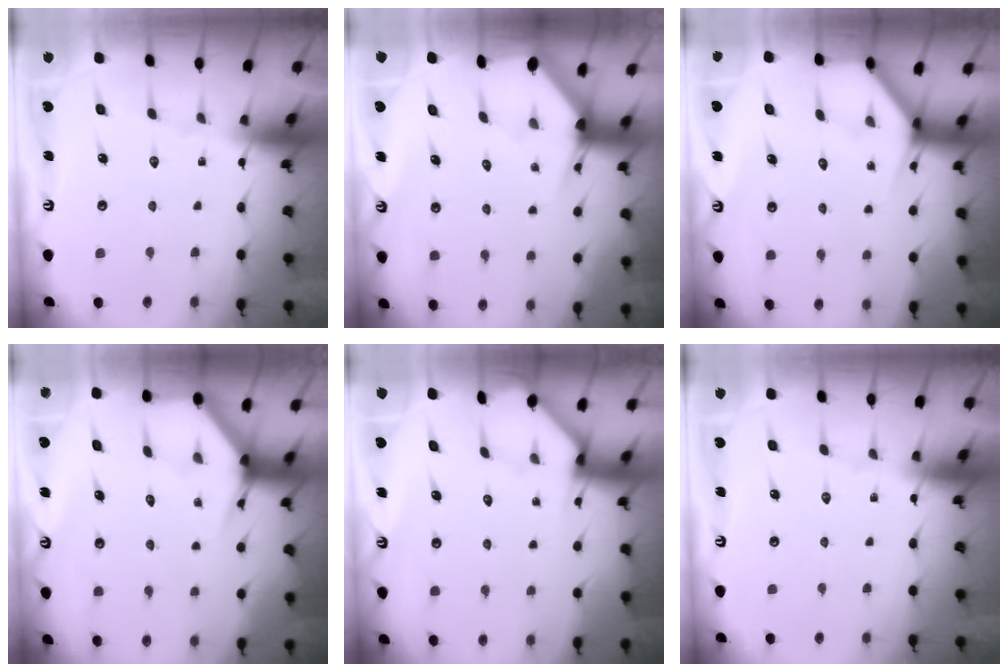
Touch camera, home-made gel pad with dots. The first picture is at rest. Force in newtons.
{"total": 2.8, "press": 2.8, "slide": 0.1}
{"total": 3.9, "press": 3.9, "slide": 0.2}
{"total": 4.0, "press": 4.0, "slide": 0.2}
{"total": 2.0, "press": 2.0, "slide": 0.2}
{"total": 0.0}